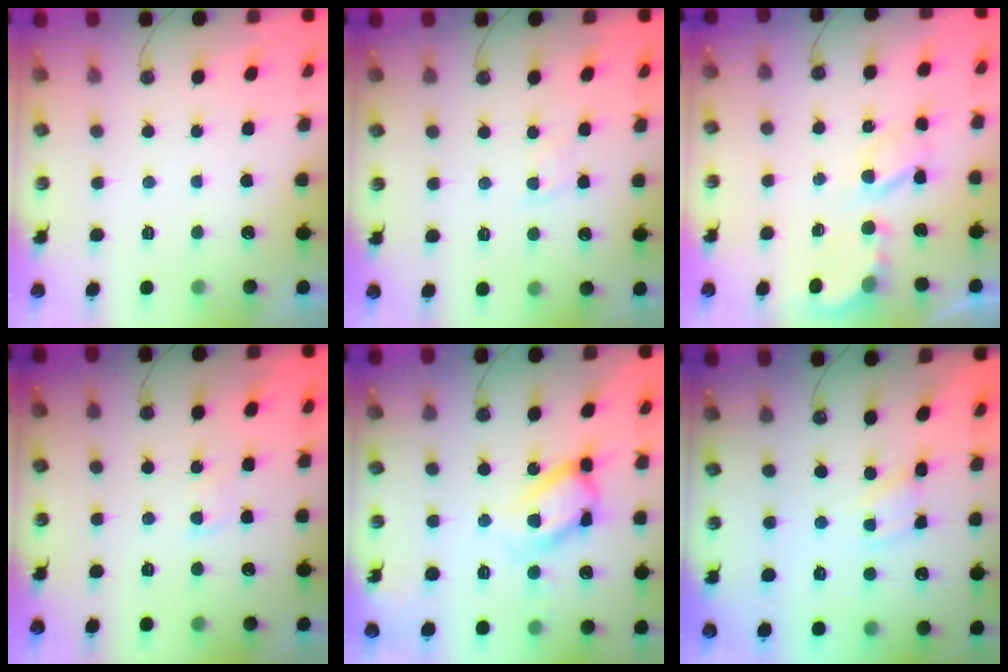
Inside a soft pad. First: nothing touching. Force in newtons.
{"total": 2.8, "press": 2.8, "slide": 0.4}
{"total": 5.7, "press": 5.7, "slide": 0.3}
{"total": 1.9, "press": 1.9, "slide": 0.3}
{"total": 15.7, "press": 15.6, "slide": 1.3}
{"total": 1.2, "press": 1.2, "slide": 0.2}